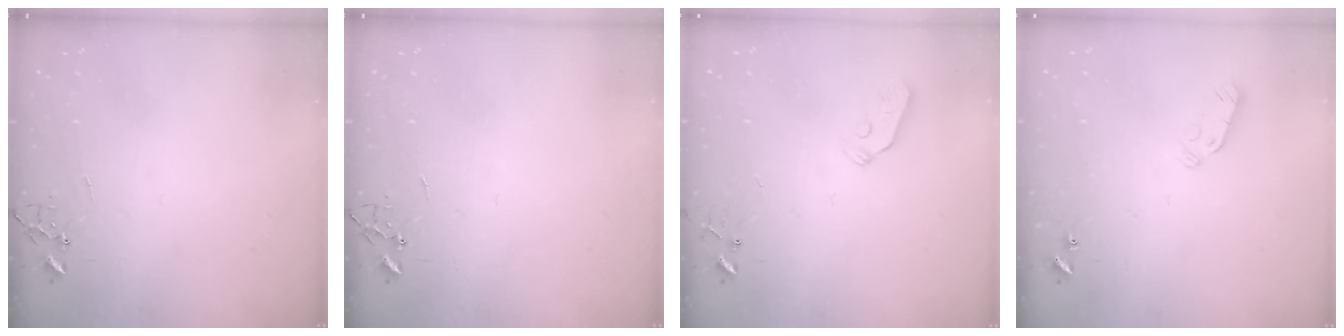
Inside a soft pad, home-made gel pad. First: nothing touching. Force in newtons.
{"total": 0.0}
{"total": 3.6, "press": 3.5, "slide": 0.7}
{"total": 3.5, "press": 3.5, "slide": 0.4}